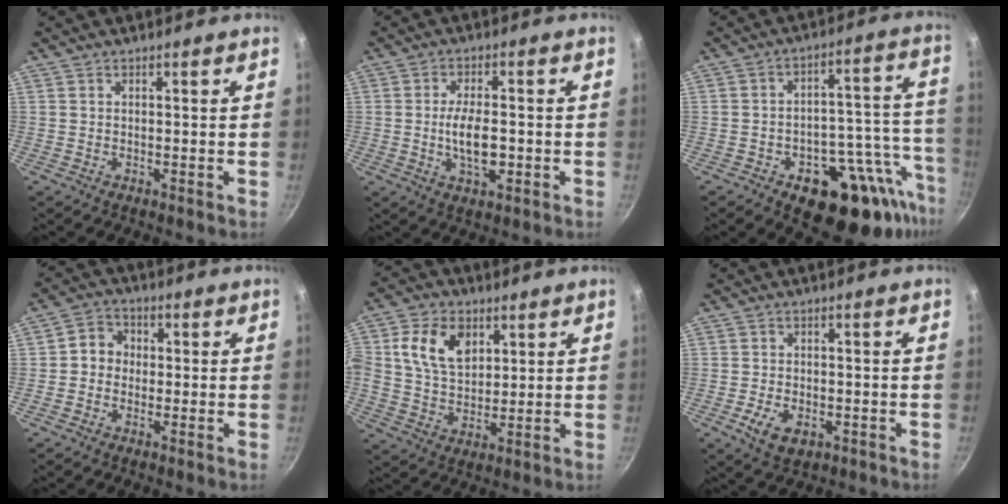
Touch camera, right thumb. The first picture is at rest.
{"total": 7.5, "force": [-1.2, 3.4, 6.6], "torque": [-0.106, 0.008, -0.021]}
{"total": 20.2, "force": [-9.9, 11.1, 13.7], "torque": [-0.120, 0.045, -0.138]}
{"total": 5.3, "force": [-0.1, 4.8, 2.4], "torque": [-0.012, 0.012, -0.017]}
{"total": 11.4, "force": [3.6, 7.9, 7.3], "torque": [-0.115, -0.006, 0.061]}
{"total": 6.1, "force": [-2.3, 3.8, 4.1], "torque": [-0.069, 0.008, -0.033]}